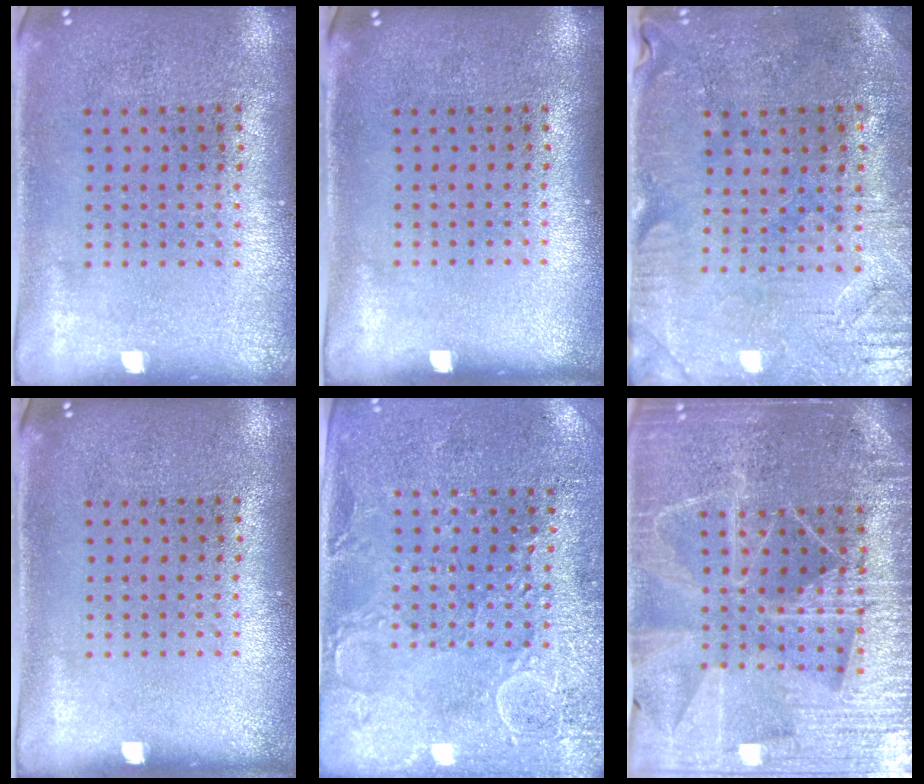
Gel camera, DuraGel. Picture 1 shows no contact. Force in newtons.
{"total": 0.0}
{"total": 0.6, "press": 0.5, "slide": 0.3}
{"total": 0.0}
{"total": 2.8, "press": 2.7, "slide": 0.8}
{"total": 5.1, "press": 4.6, "slide": 2.3}